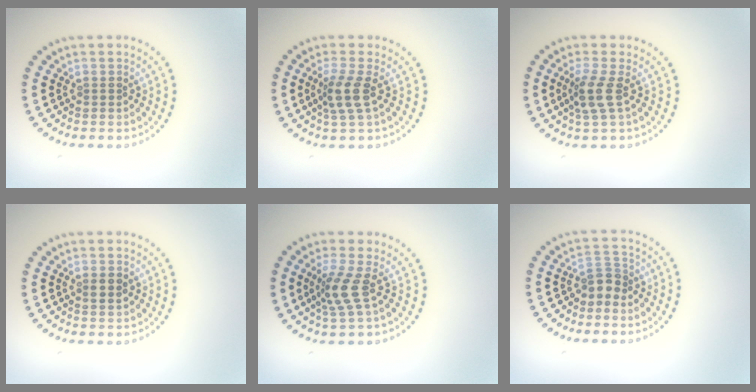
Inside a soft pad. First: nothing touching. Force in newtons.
{"total": 2.8, "press": 2.1, "slide": 1.8}
{"total": 2.6, "press": 2.0, "slide": 1.7}
{"total": 1.1, "press": 1.1, "slide": 0.3}
{"total": 2.9, "press": 2.2, "slide": 1.9}
{"total": 2.1, "press": 1.6, "slide": 1.3}